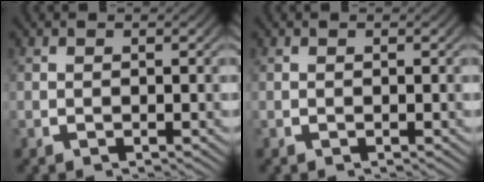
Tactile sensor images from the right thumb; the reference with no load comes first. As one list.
[{"total": 0.0}]